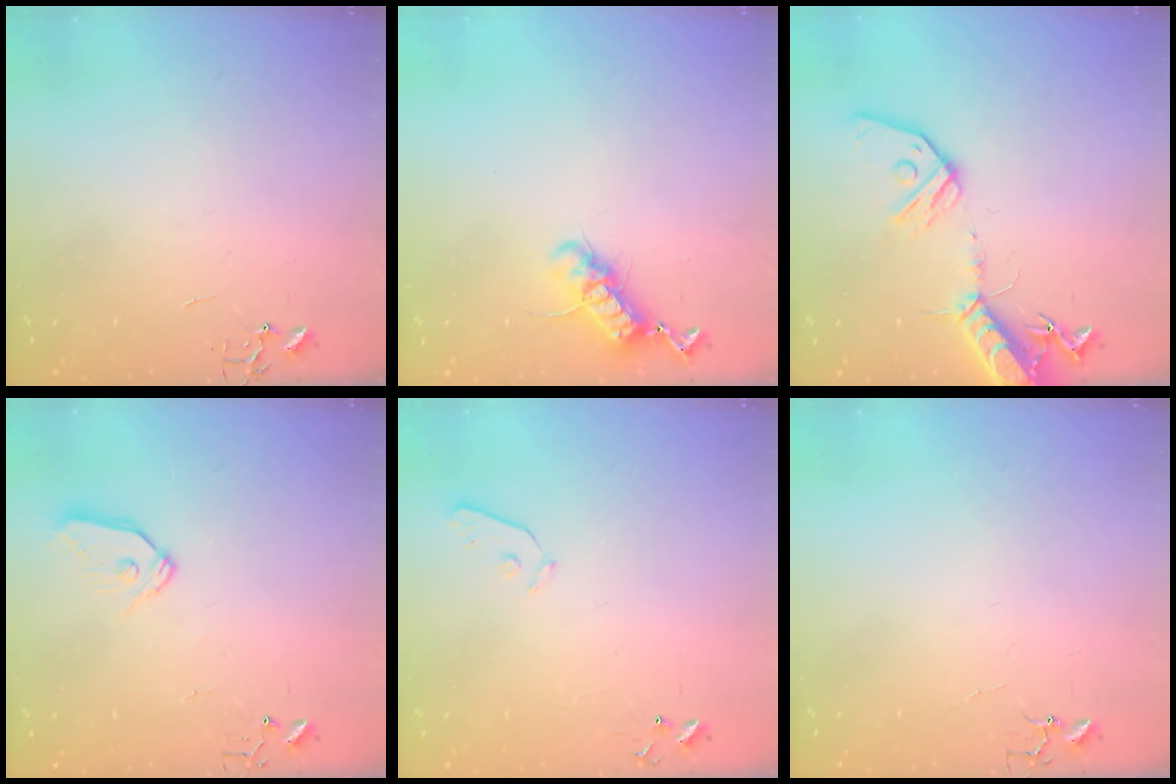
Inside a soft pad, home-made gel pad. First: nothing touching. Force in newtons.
{"total": 11.8, "press": 11.8, "slide": 1.2}
{"total": 16.0, "press": 15.7, "slide": 3.0}
{"total": 8.4, "press": 8.4, "slide": 0.5}
{"total": 4.9, "press": 4.9, "slide": 0.5}
{"total": 4.0, "press": 4.0, "slide": 0.3}